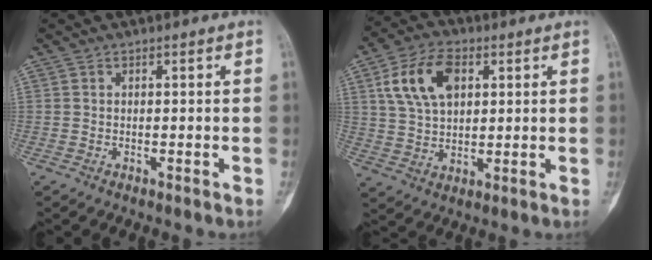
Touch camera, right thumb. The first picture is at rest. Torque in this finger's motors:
{"motor_torque": [1.19, 2.15, 0.57, -0.32, 0.11]}